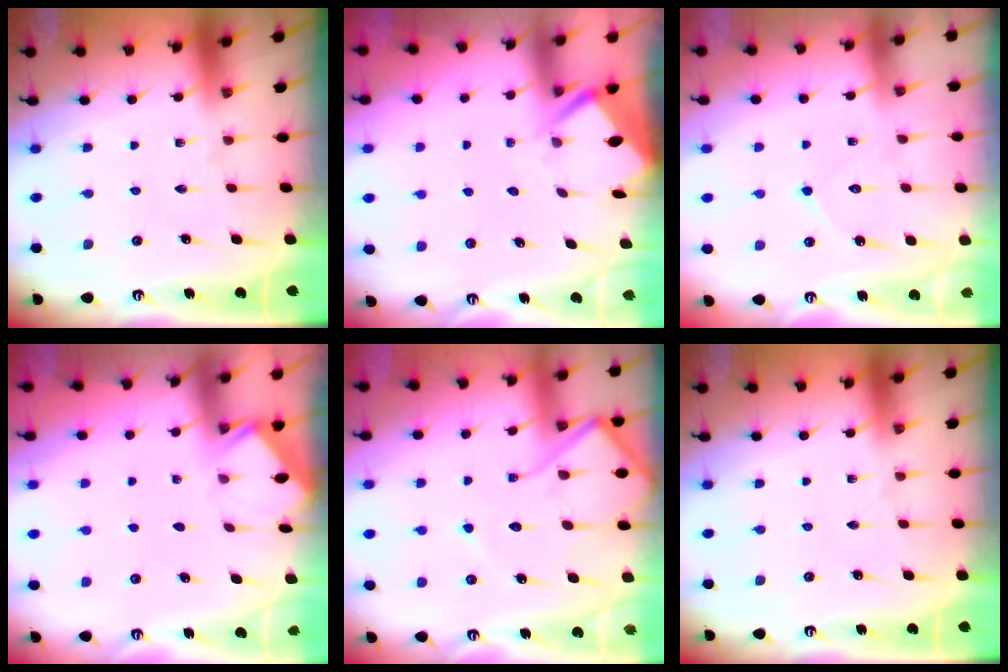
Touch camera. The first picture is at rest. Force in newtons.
{"total": 3.4, "press": 3.4, "slide": 0.3}
{"total": 6.8, "press": 6.8, "slide": 0.6}
{"total": 1.7, "press": 1.6, "slide": 0.2}
{"total": 10.9, "press": 10.9, "slide": 1.0}
{"total": 0.0}